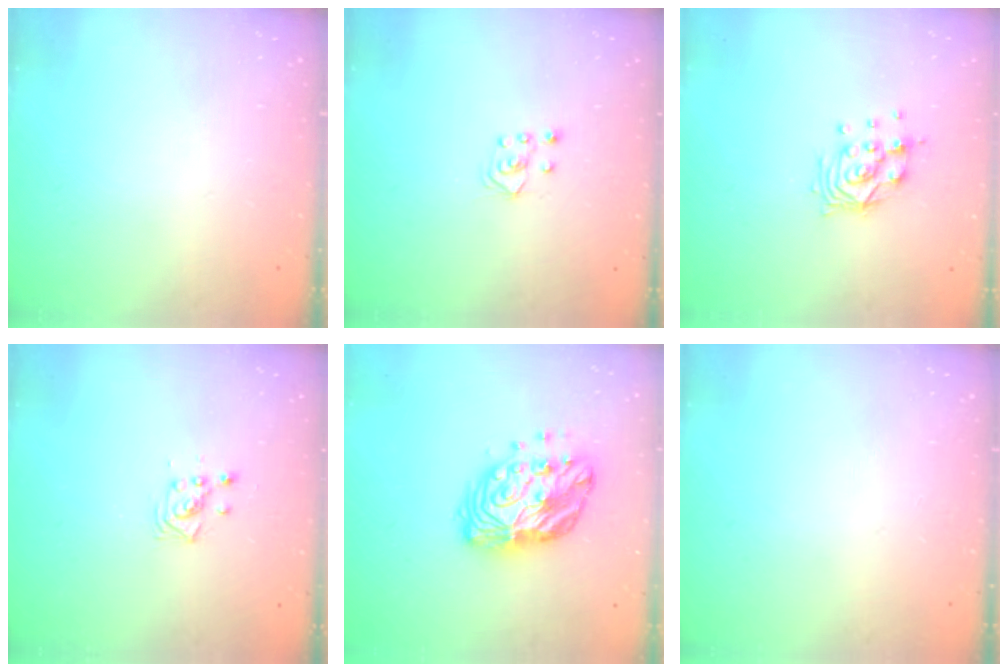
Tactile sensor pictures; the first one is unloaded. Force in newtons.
{"total": 3.4, "press": 3.4, "slide": 0.3}
{"total": 9.6, "press": 9.5, "slide": 1.2}
{"total": 3.3, "press": 3.3, "slide": 0.4}
{"total": 12.7, "press": 12.7, "slide": 0.6}
{"total": 0.0}